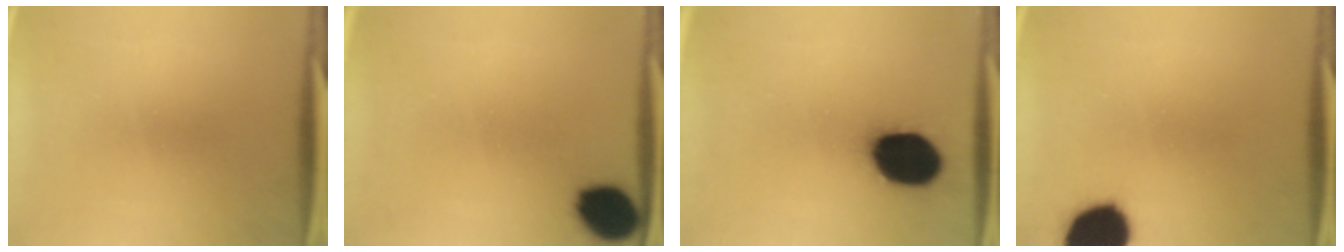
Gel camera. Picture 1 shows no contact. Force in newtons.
{"total": 12.8}
{"total": 17.8}
{"total": 16.0}